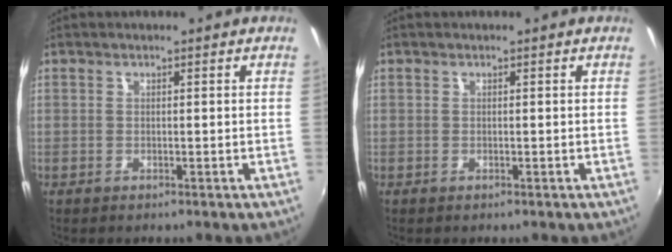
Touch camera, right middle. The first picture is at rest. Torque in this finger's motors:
{"motor_torque": [0.05, -0.05, -0.01, 0.01]}